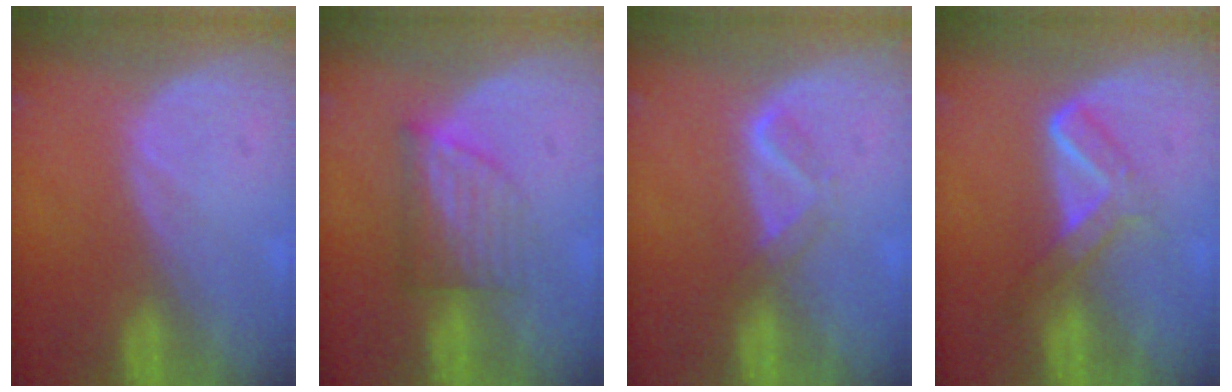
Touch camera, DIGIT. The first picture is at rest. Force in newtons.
{"total": 6.1, "press": 5.4, "slide": 2.8}
{"total": 2.4, "press": 2.4, "slide": 0.7}
{"total": 5.2, "press": 4.6, "slide": 2.4}